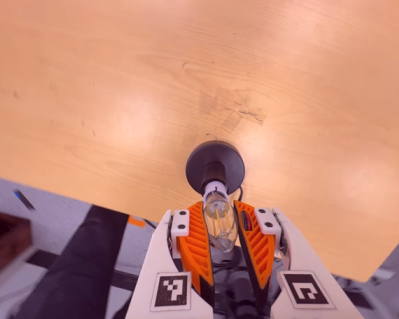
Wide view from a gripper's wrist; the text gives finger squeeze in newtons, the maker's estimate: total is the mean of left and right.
{"total": 12.3, "left": 12.8, "right": 11.7}